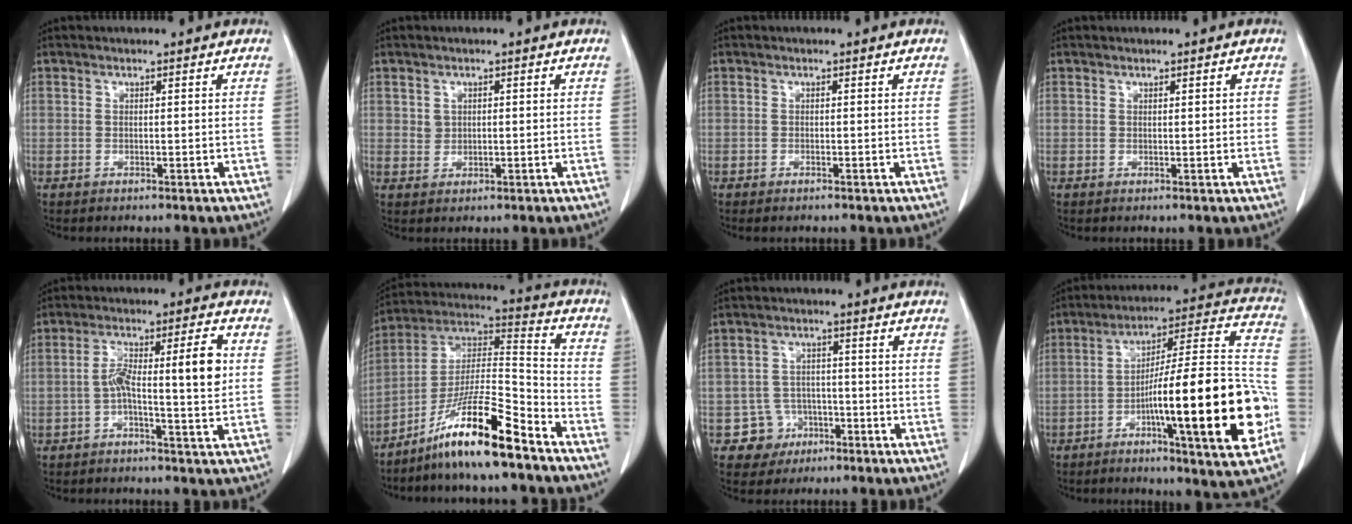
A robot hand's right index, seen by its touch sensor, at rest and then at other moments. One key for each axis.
{"total": 1.7, "fx": 0.5, "fy": 1.5, "fz": 0.6, "tx": -0.009, "ty": -0.001, "tz": 0.011}
{"total": 0.6, "fx": -0.5, "fy": 0.1, "fz": 0.3, "tx": -0.011, "ty": -0.002, "tz": -0.006}
{"total": 1.0, "fx": 0.3, "fy": 0.3, "fz": 0.9, "tx": -0.014, "ty": 0.002, "tz": 0.005}
{"total": 8.9, "fx": -0.1, "fy": 1.1, "fz": 8.8, "tx": -0.149, "ty": 0.024, "tz": -0.005}
{"total": 15.6, "fx": -10.9, "fy": 0.8, "fz": 11.2, "tx": -0.207, "ty": 0.009, "tz": -0.193}
{"total": 5.5, "fx": -2.4, "fy": 4.9, "fz": -0.2, "tx": 0.012, "ty": 0.015, "tz": -0.035}
{"total": 24.0, "fx": -7.0, "fy": 1.6, "fz": 22.9, "tx": -0.294, "ty": 0.008, "tz": -0.107}